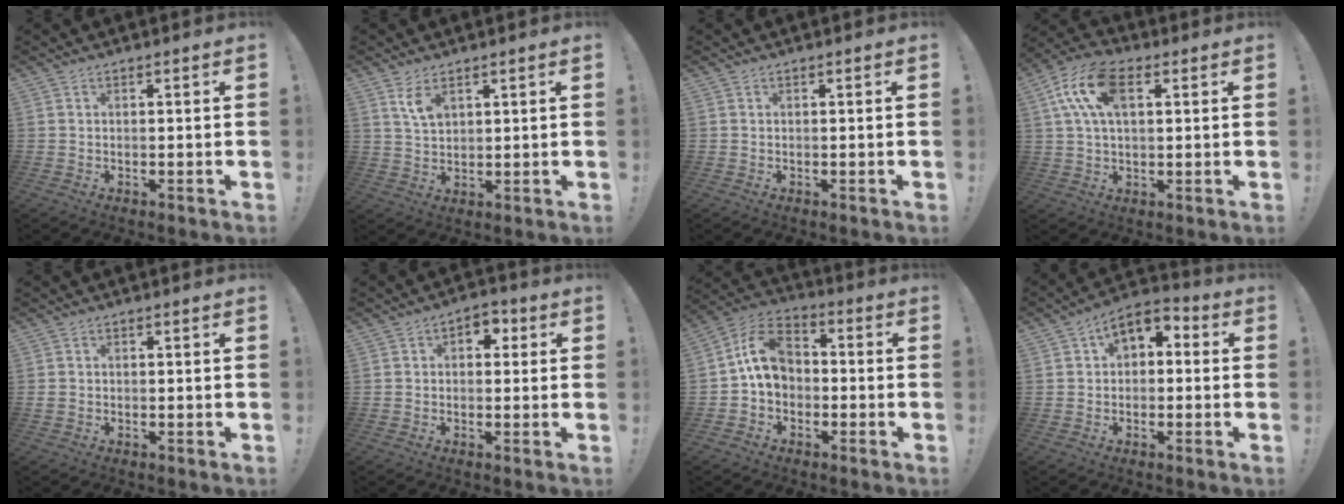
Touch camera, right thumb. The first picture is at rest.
{"total": 5.7, "force": [3.3, 2.8, 3.8], "torque": [-0.061, -0.018, 0.058]}
{"total": 0.0}
{"total": 13.8, "force": [4.4, 7.7, 10.6], "torque": [-0.207, 0.003, 0.083]}
{"total": 1.1, "force": [-0.2, 1.0, 0.5], "torque": [-0.011, 0.005, -0.002]}
{"total": 4.1, "force": [0.5, 3.2, 2.4], "torque": [-0.032, 0.005, 0.005]}
{"total": 11.1, "force": [0.5, 8.6, 7.0], "torque": [-0.121, 0.017, 0.017]}
{"total": 6.3, "force": [1.3, 4.5, 4.1], "torque": [-0.067, 0.010, 0.030]}